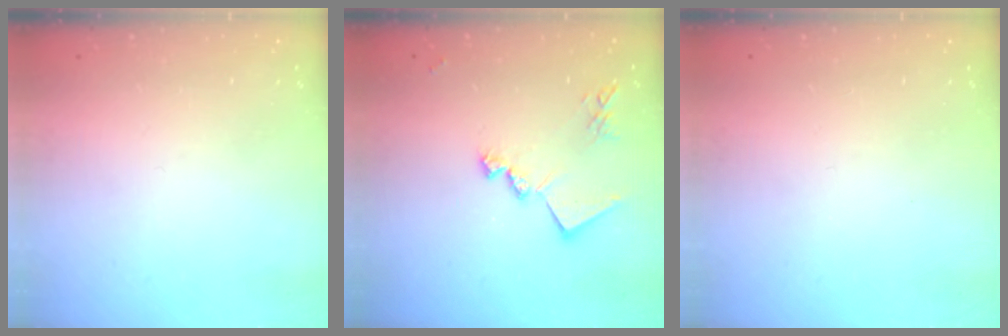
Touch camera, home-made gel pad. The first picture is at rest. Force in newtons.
{"total": 14.1, "press": 14.1, "slide": 0.6}
{"total": 0.0}